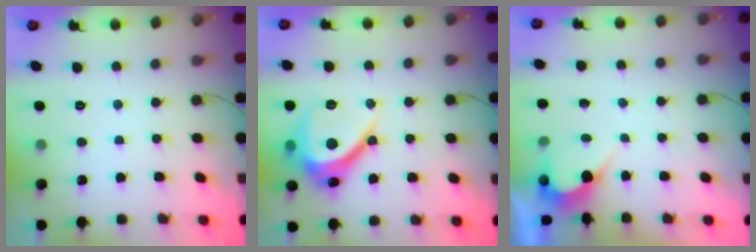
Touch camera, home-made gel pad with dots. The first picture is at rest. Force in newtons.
{"total": 13.4, "press": 13.3, "slide": 1.0}
{"total": 3.3, "press": 3.3, "slide": 0.1}